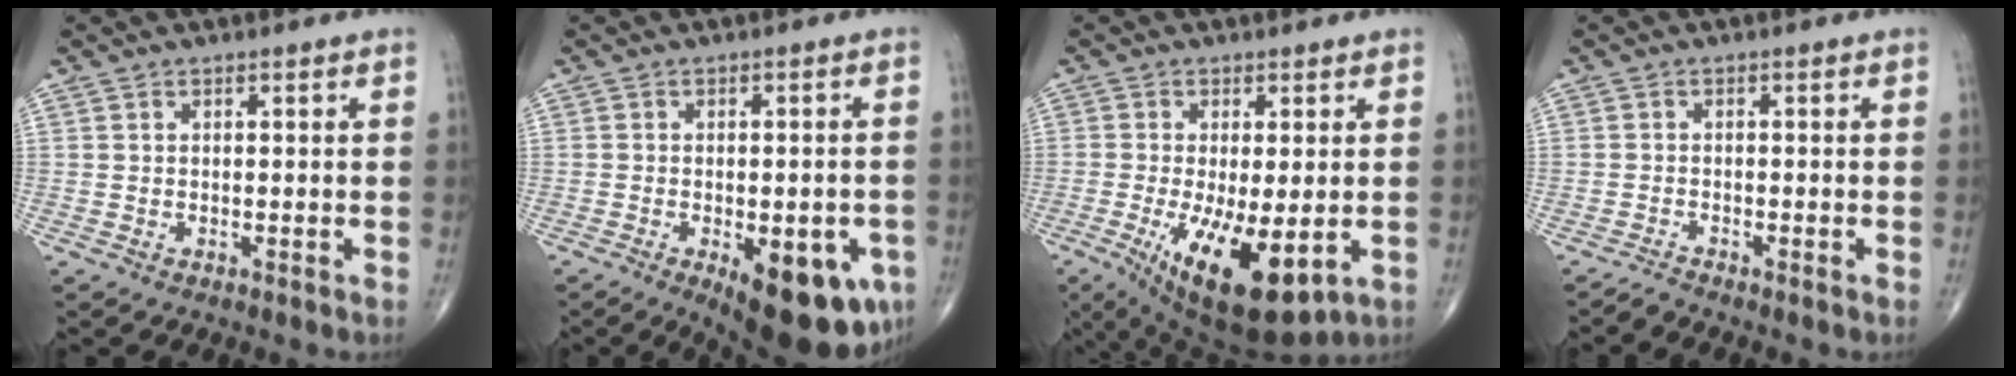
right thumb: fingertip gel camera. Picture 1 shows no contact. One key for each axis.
{"total": 15.9, "fx": -6.5, "fy": 6.7, "fz": 12.9, "tx": -0.125, "ty": 0.003, "tz": -0.071}
{"total": 14.4, "fx": -4.0, "fy": 5.3, "fz": 12.8, "tx": -0.218, "ty": -0.027, "tz": -0.047}
{"total": 1.3, "fx": -1.3, "fy": -0.3, "fz": -0.1, "tx": -0.002, "ty": -0.005, "tz": -0.028}